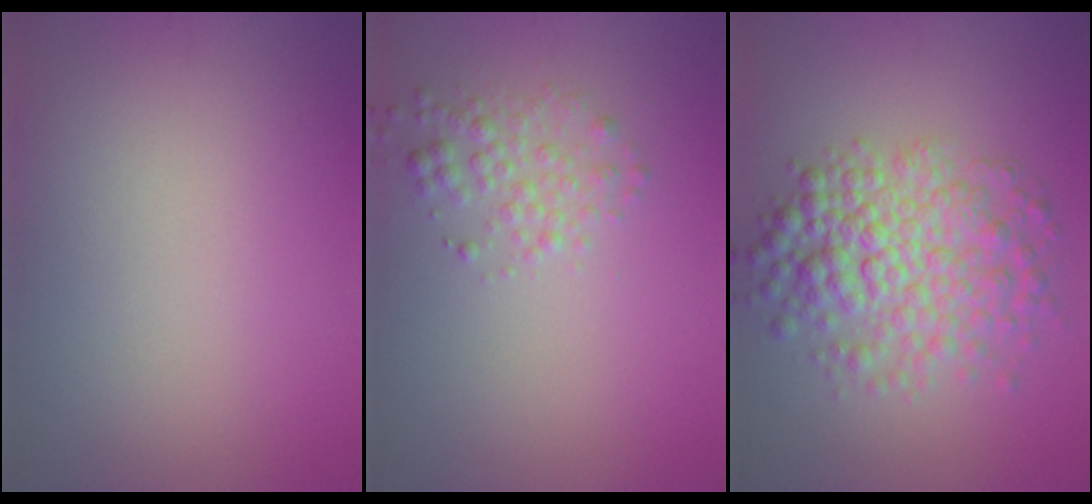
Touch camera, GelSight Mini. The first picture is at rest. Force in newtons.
{"total": 2.0, "press": 2.0, "slide": 0.1}
{"total": 6.5, "press": 6.5, "slide": 0.2}